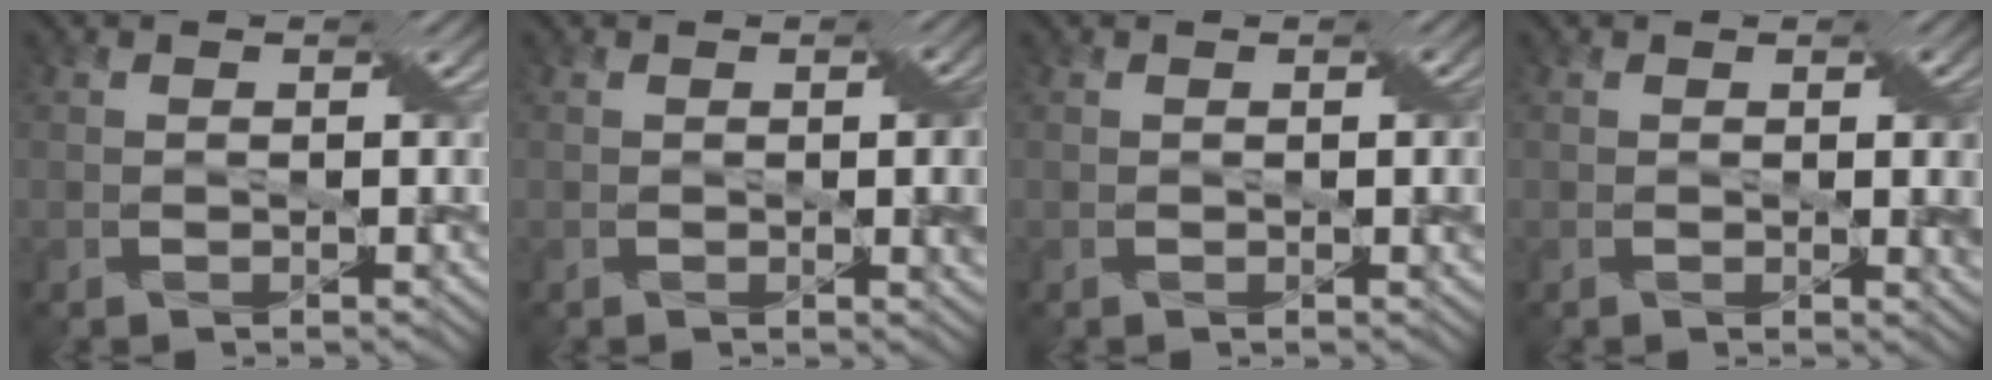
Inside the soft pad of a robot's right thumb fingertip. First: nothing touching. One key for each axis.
{"total": 3.8, "fx": 0.0, "fy": 0.8, "fz": 3.7, "tx": -0.054, "ty": 0.001, "tz": 0.002}
{"total": 1.9, "fx": 0.1, "fy": 0.3, "fz": 1.9, "tx": -0.025, "ty": 0.002, "tz": 0.001}
{"total": 2.7, "fx": 0.2, "fy": 0.6, "fz": 2.7, "tx": -0.039, "ty": 0.002, "tz": 0.005}